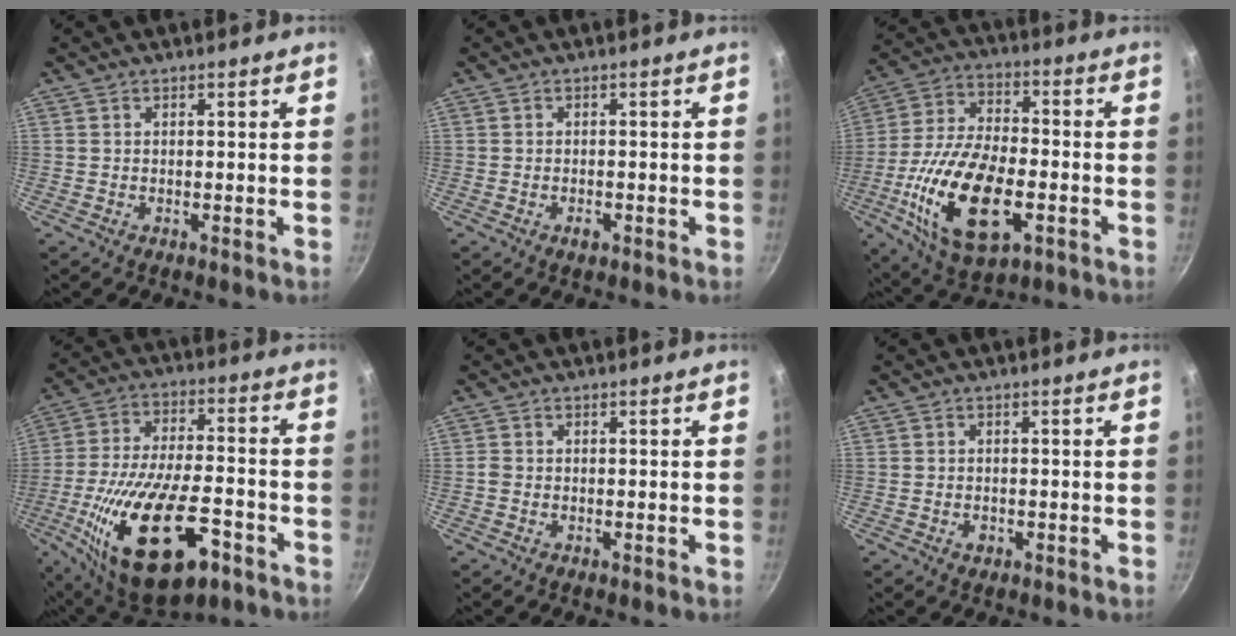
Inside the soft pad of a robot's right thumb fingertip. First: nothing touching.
{"total": 1.3, "force": [-0.7, 0.7, 0.9], "torque": [-0.016, 0.003, -0.012]}
{"total": 21.3, "force": [-6.0, 10.7, 17.4], "torque": [-0.332, 0.016, -0.106]}
{"total": 25.3, "force": [-9.9, 11.5, 20.2], "torque": [-0.360, 0.022, -0.156]}
{"total": 0.8, "force": [-0.3, 0.7, 0.4], "torque": [-0.008, 0.002, -0.007]}
{"total": 1.6, "force": [-0.6, 1.2, 0.8], "torque": [-0.011, 0.003, -0.009]}